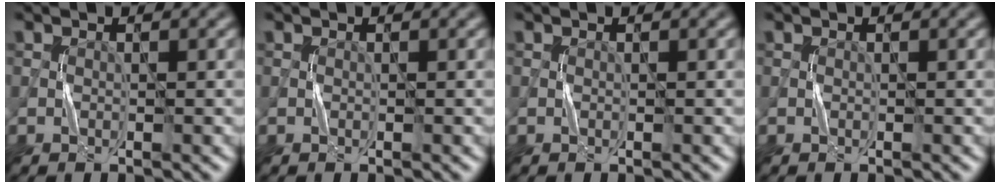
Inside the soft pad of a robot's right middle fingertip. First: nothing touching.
{"total": 0.0}
{"total": 0.0}
{"total": 0.0}